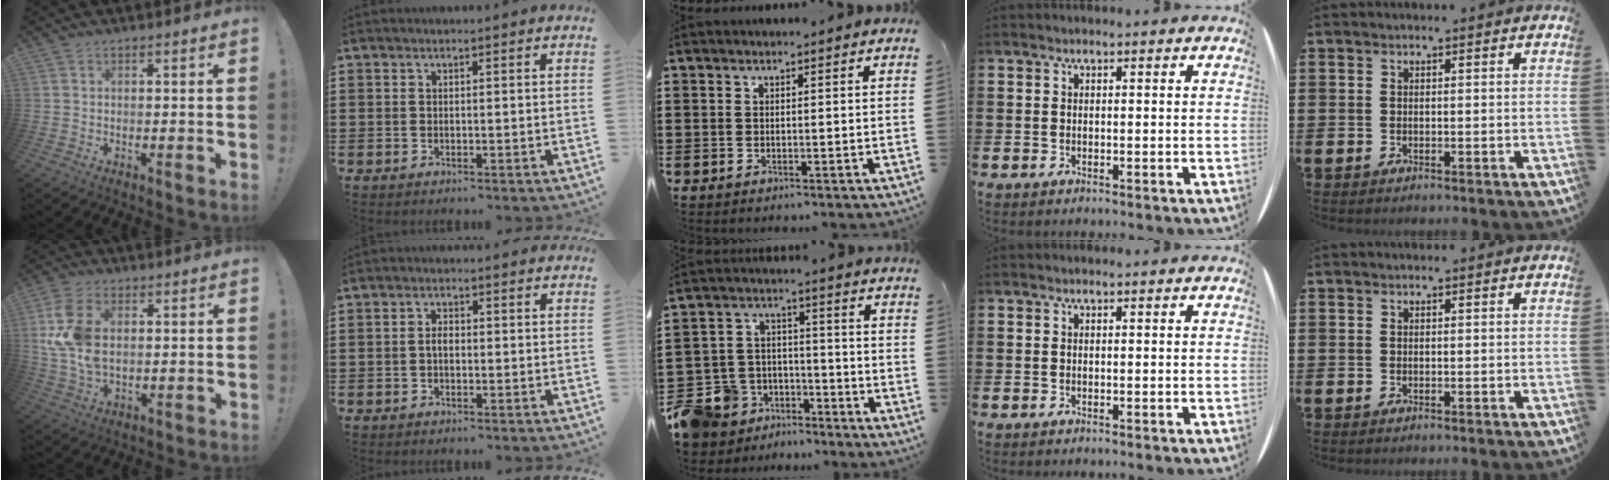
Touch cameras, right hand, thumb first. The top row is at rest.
{"thumb": {"total": 12.4, "force": [2.2, 8.0, 9.2], "torque": [-0.191, -0.003, 0.042]}, "index": {"total": 1.8, "force": [-0.2, 1.0, 1.5], "torque": [-0.029, 0.004, -0.005]}, "middle": {"total": 9.2, "force": [-7.5, 5.2, 0.8], "torque": [-0.057, 0.021, -0.150]}}